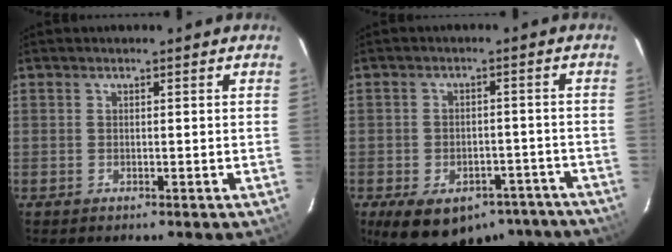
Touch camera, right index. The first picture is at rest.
{"total": 18.5, "force": [-13.5, 9.8, 7.9], "torque": [-0.160, 0.012, -0.159]}